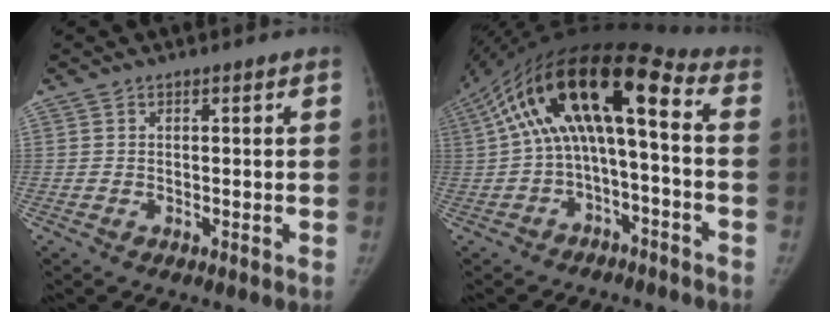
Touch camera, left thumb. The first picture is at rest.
{"total": 17.9, "force": [0.9, 6.4, 16.7], "torque": [-0.300, 0.082, 0.010]}